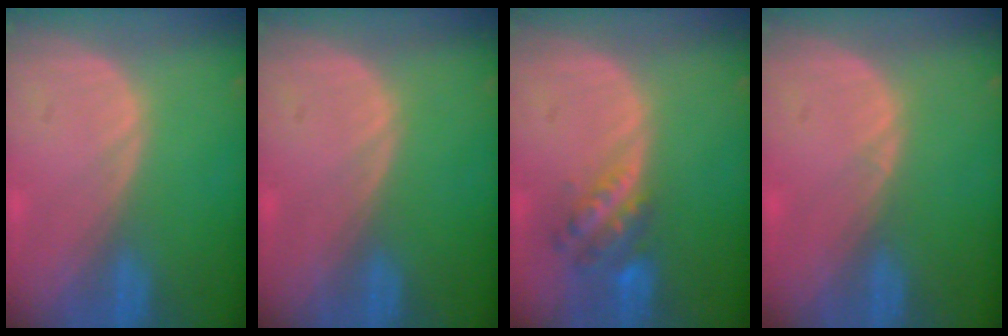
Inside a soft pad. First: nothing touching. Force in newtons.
{"total": 0.0}
{"total": 5.8, "press": 5.0, "slide": 2.8}
{"total": 0.5, "press": 0.4, "slide": 0.4}